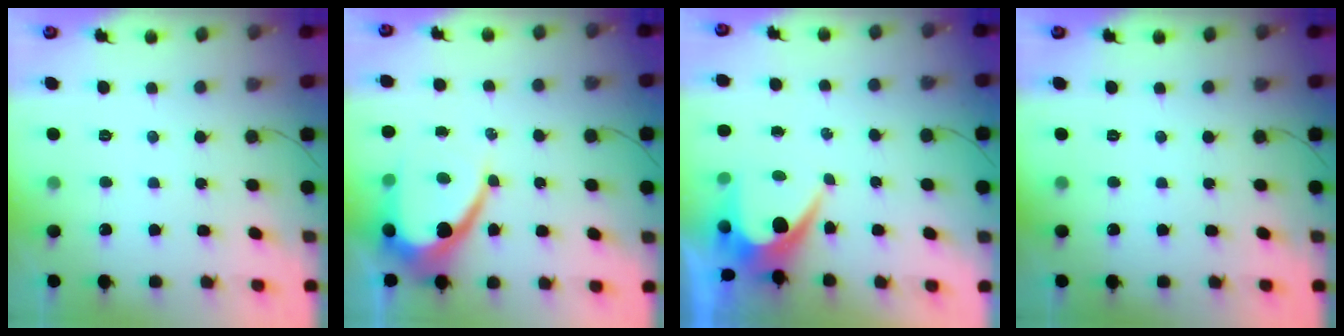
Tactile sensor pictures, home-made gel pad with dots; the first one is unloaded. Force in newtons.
{"total": 11.3, "press": 11.3, "slide": 1.1}
{"total": 7.0, "press": 6.9, "slide": 0.6}
{"total": 0.0}